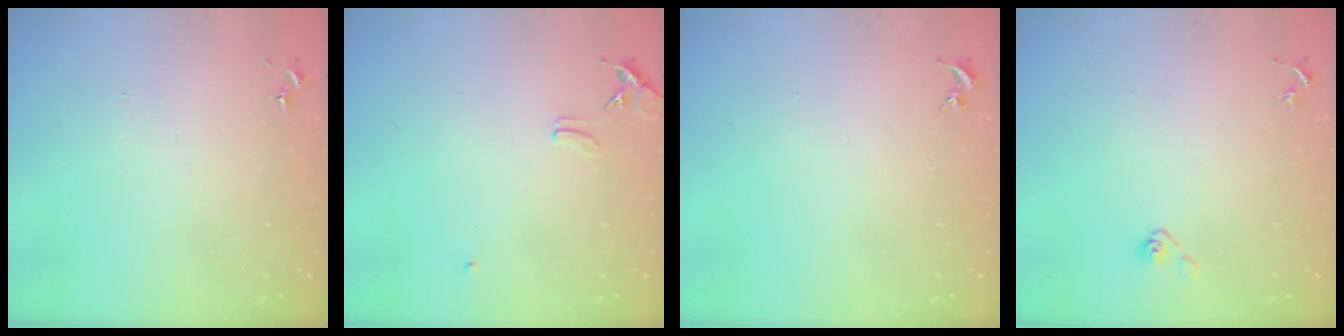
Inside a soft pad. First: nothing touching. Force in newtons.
{"total": 8.3, "press": 8.3, "slide": 0.7}
{"total": 0.0}
{"total": 3.8, "press": 3.3, "slide": 1.9}